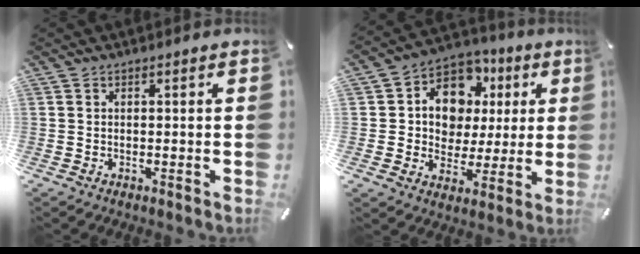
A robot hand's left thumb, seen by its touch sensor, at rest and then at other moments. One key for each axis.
{"total": 11.1, "fx": 3.0, "fy": 9.9, "fz": 3.8, "tx": -0.070, "ty": -0.020, "tz": 0.061}